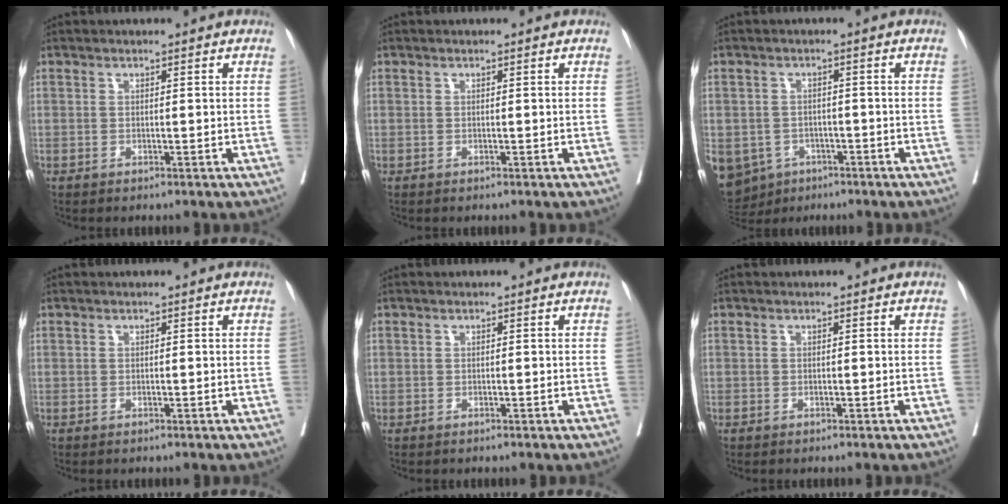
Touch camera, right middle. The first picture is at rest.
{"total": 0.0}
{"total": 12.5, "force": [-6.4, 10.0, 3.9], "torque": [-0.118, -0.003, -0.083]}
{"total": 0.0}
{"total": 0.0}
{"total": 0.0}